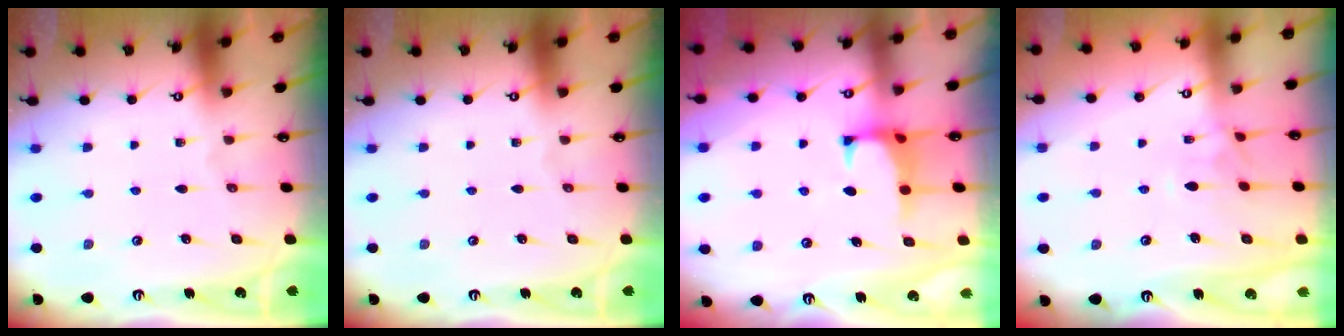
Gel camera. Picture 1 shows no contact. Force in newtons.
{"total": 0.0}
{"total": 0.7, "press": 0.5, "slide": 0.5}
{"total": 1.2, "press": 0.9, "slide": 0.8}